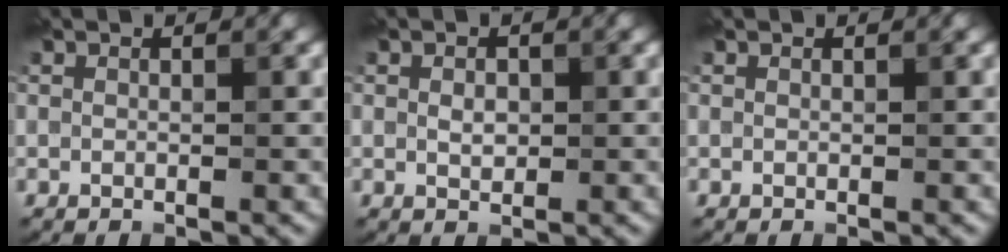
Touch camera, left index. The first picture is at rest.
{"total": 1.3, "force": [0.1, 0.9, 0.9], "torque": [-0.018, -0.002, 0.002]}
{"total": 0.0}